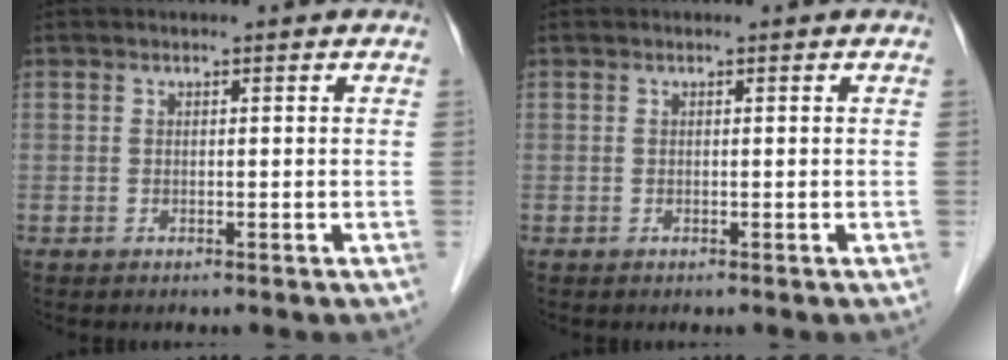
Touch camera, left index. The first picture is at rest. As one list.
[{"total": 0.0}]